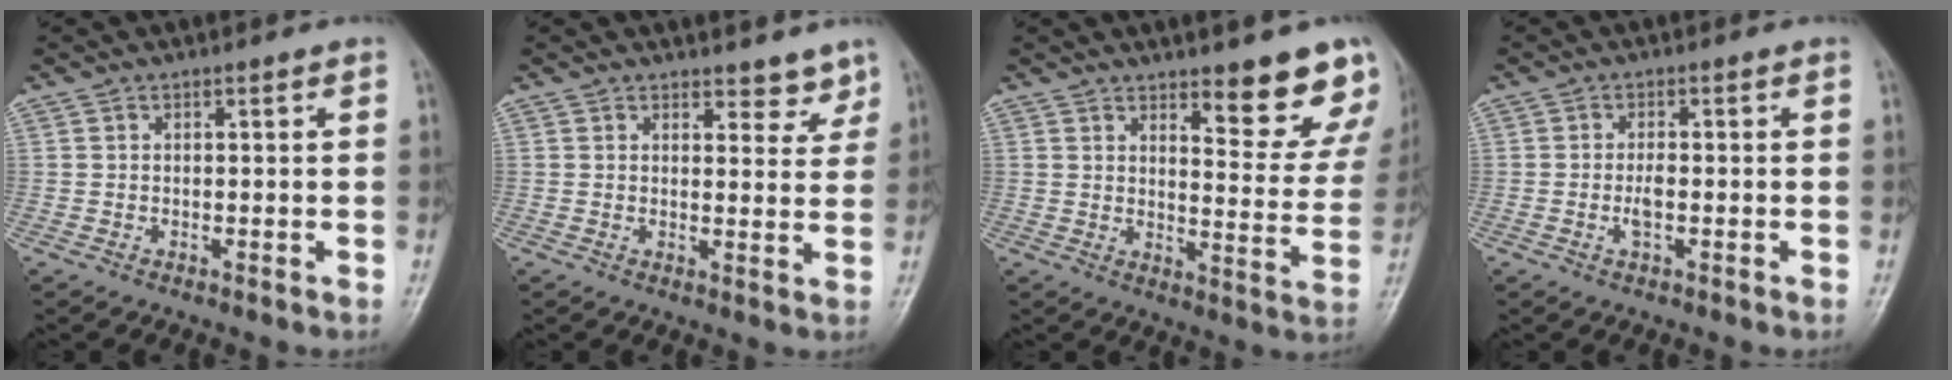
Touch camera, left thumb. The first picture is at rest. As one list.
[{"total": 4.1, "force": [3.4, 1.9, 1.2], "torque": [0.012, -0.027, 0.041]}, {"total": 11.9, "force": [8.8, 3.5, 7.2], "torque": [-0.044, -0.062, 0.111]}, {"total": 2.4, "force": [-0.6, 1.0, 2.1], "torque": [-0.041, 0.003, -0.011]}]